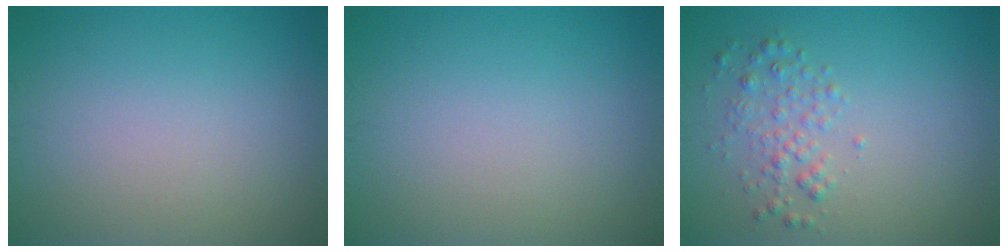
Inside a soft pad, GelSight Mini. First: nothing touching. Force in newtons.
{"total": 0.0}
{"total": 2.0, "press": 2.0, "slide": 0.1}